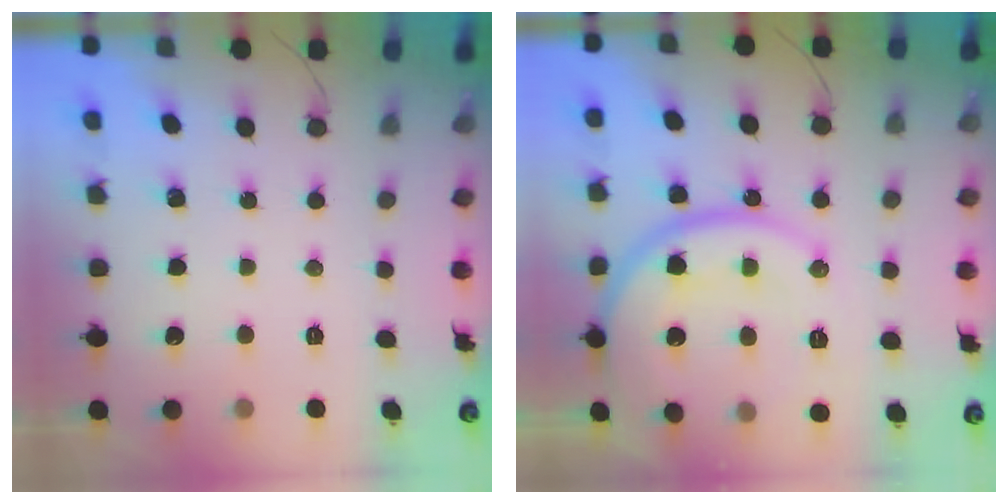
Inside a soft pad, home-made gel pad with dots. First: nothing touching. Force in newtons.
{"total": 19.1, "press": 19.0, "slide": 2.5}